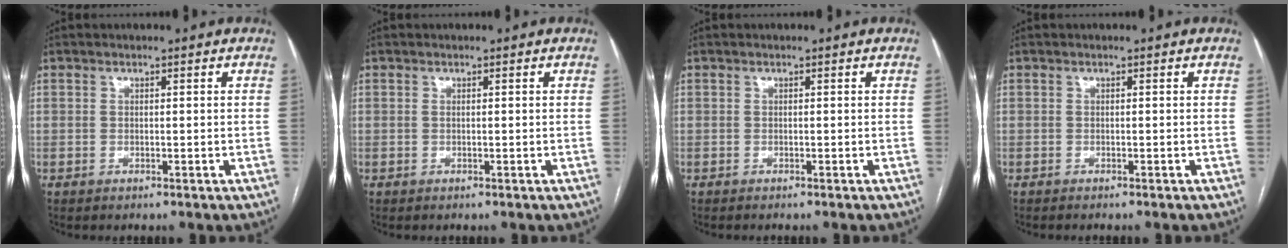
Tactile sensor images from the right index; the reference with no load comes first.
{"total": 0.0}
{"total": 1.4, "force": [-1.3, 0.0, 0.6], "torque": [-0.006, -0.001, -0.016]}
{"total": 1.9, "force": [-1.7, 0.0, 0.9], "torque": [-0.011, -0.001, -0.020]}